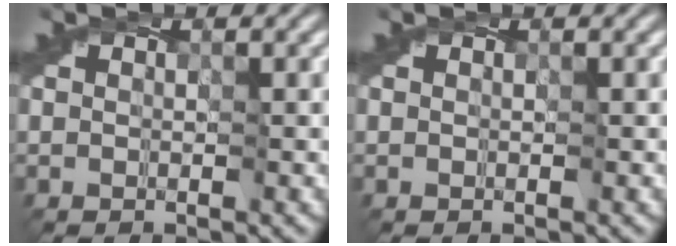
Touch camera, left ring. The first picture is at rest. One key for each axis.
{"total": 0.0}